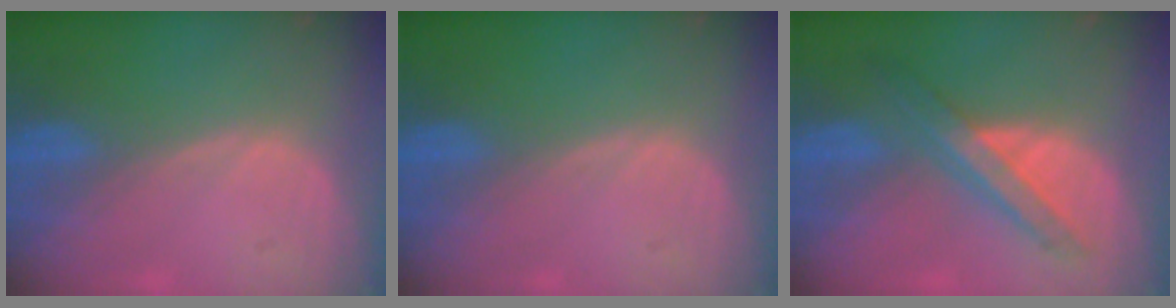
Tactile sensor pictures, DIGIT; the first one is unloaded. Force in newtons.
{"total": 0.0}
{"total": 7.2, "press": 6.2, "slide": 3.7}